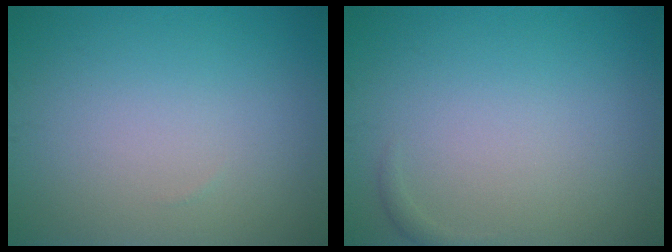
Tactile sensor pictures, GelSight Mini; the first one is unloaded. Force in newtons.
{"total": 0.5, "press": 0.5, "slide": 0.1}